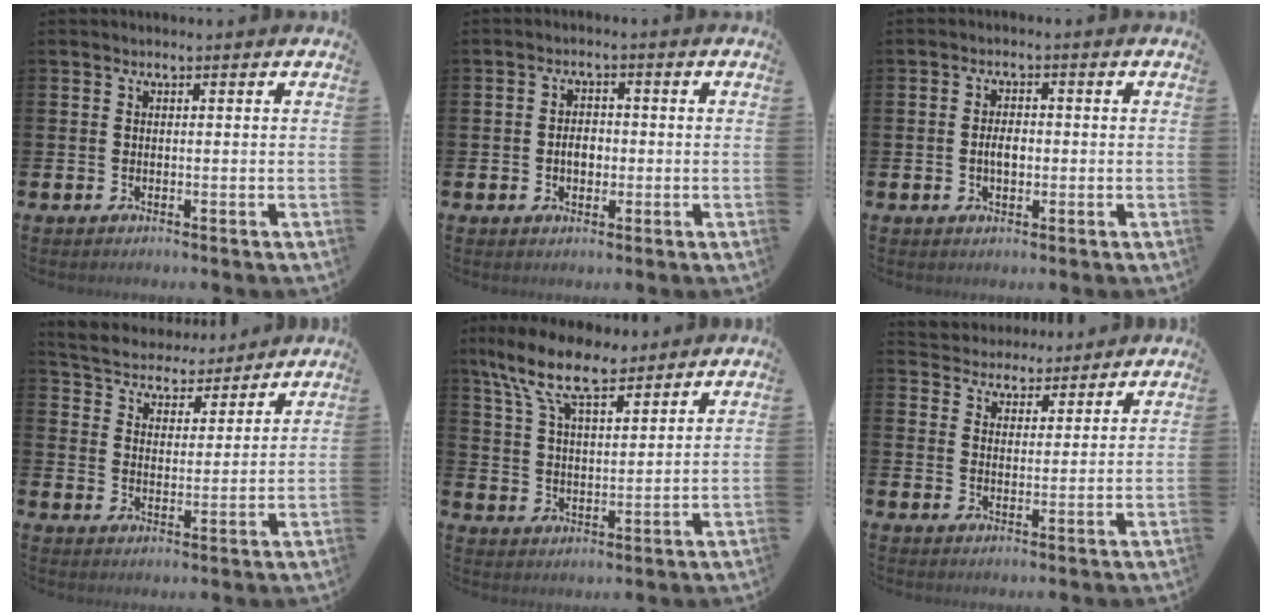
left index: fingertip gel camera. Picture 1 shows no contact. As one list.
[{"total": 2.9, "force": [-0.6, 2.0, 2.1], "torque": [-0.021, -0.002, -0.016]}, {"total": 2.9, "force": [-0.3, 1.7, 2.3], "torque": [-0.026, -0.001, -0.011]}, {"total": 5.1, "force": [4.9, 1.5, -0.1], "torque": [-0.032, -0.040, 0.083]}, {"total": 10.2, "force": [8.1, 3.6, 5.0], "torque": [-0.130, -0.026, 0.150]}, {"total": 4.1, "force": [3.9, 1.2, -0.7], "torque": [-0.012, -0.023, 0.069]}]